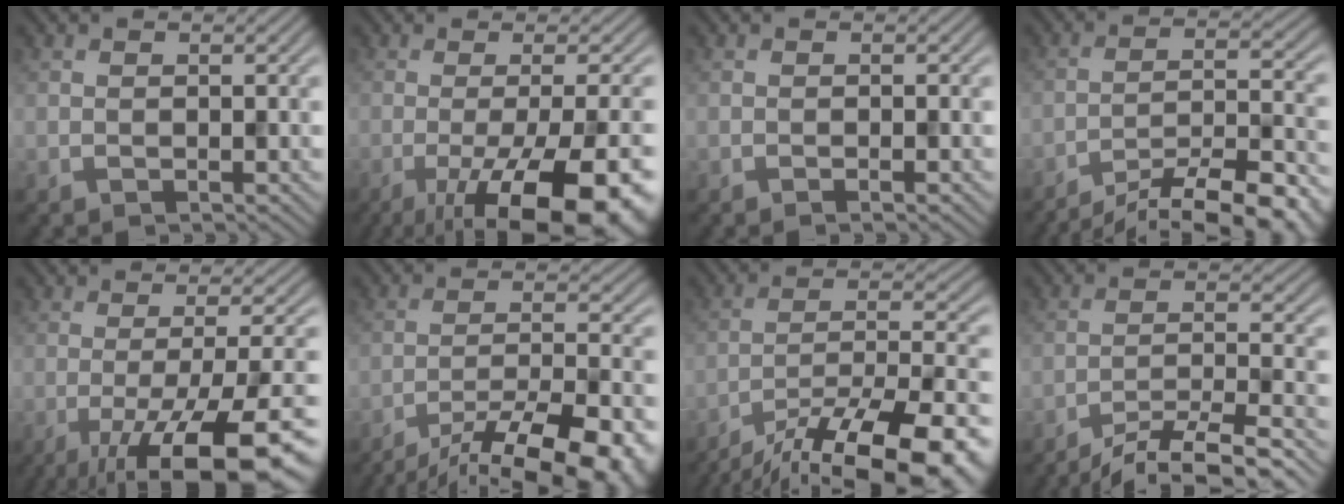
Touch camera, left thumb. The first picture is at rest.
{"total": 16.3, "force": [-7.1, 4.8, 13.9], "torque": [-0.167, -0.004, -0.097]}
{"total": 0.9, "force": [-0.5, 0.0, 0.8], "torque": [-0.011, 0.000, -0.011]}
{"total": 14.8, "force": [-12.5, 2.7, 7.5], "torque": [-0.120, -0.009, -0.181]}
{"total": 15.5, "force": [-6.9, 4.3, 13.2], "torque": [-0.160, -0.001, -0.100]}
{"total": 17.5, "force": [-13.8, 4.2, 10.0], "torque": [-0.129, -0.012, -0.192]}
{"total": 18.1, "force": [-14.0, 4.6, 10.4], "torque": [-0.152, -0.018, -0.208]}
{"total": 10.8, "force": [-8.8, 1.7, 5.9], "torque": [-0.099, -0.003, -0.141]}